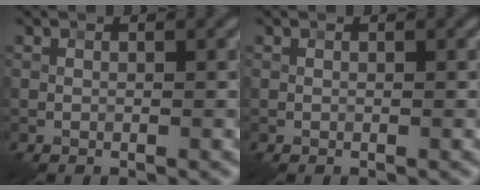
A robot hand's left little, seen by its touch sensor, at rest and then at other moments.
{"total": 0.0}